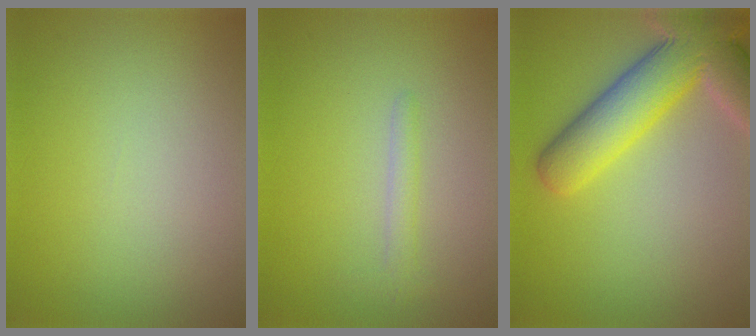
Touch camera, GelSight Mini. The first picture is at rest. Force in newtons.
{"total": 1.3, "press": 1.3, "slide": 0.1}
{"total": 9.1, "press": 9.0, "slide": 0.7}